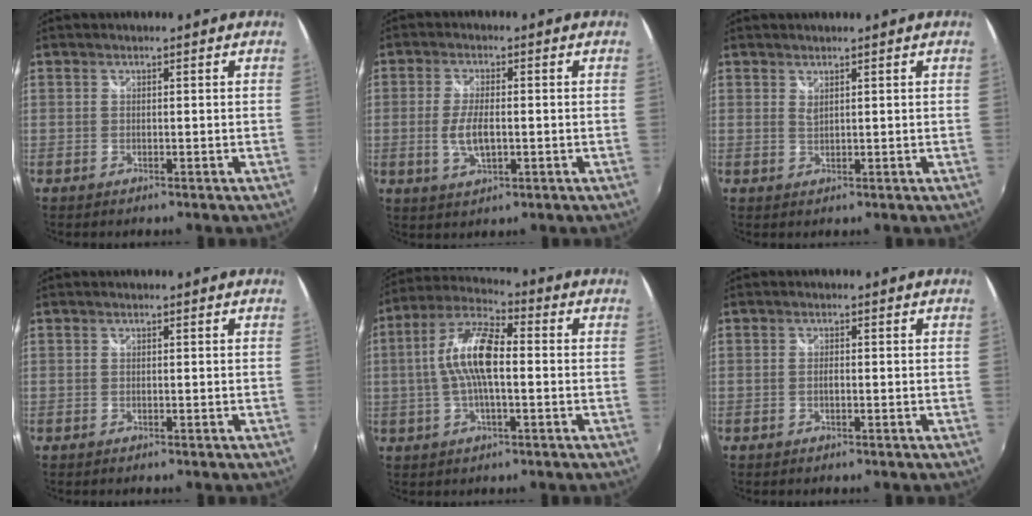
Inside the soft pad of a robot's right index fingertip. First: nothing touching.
{"total": 5.8, "force": [-0.9, 2.3, 5.3], "torque": [-0.109, -0.005, -0.016]}
{"total": 1.1, "force": [0.9, 0.2, 0.6], "torque": [-0.010, -0.001, 0.017]}
{"total": 0.0}
{"total": 11.5, "force": [-0.1, 3.7, 10.8], "torque": [-0.218, 0.016, -0.008]}
{"total": 1.0, "force": [-0.3, 0.4, 0.9], "torque": [-0.018, 0.001, -0.007]}